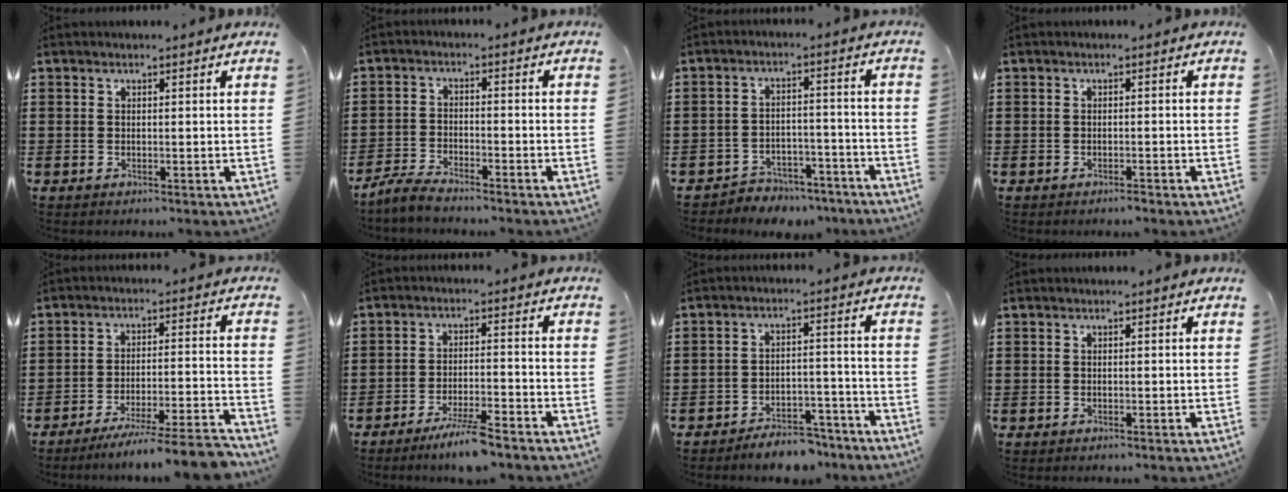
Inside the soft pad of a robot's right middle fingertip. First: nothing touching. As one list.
[{"total": 3.6, "force": [-3.5, 0.3, 1.1], "torque": [-0.036, -0.002, -0.072]}, {"total": 4.2, "force": [-4.1, 0.8, -0.1], "torque": [-0.005, 0.002, -0.086]}, {"total": 0.6, "force": [-0.6, 0.0, 0.2], "torque": [-0.006, -0.001, -0.011]}, {"total": 7.3, "force": [-6.6, -0.3, 3.1], "torque": [-0.041, -0.007, -0.119]}, {"total": 5.5, "force": [-4.6, 0.0, 3.0], "torque": [-0.062, -0.011, -0.083]}, {"total": 5.0, "force": [-4.9, 0.7, 0.7], "torque": [-0.012, 0.009, -0.099]}, {"total": 0.0}]